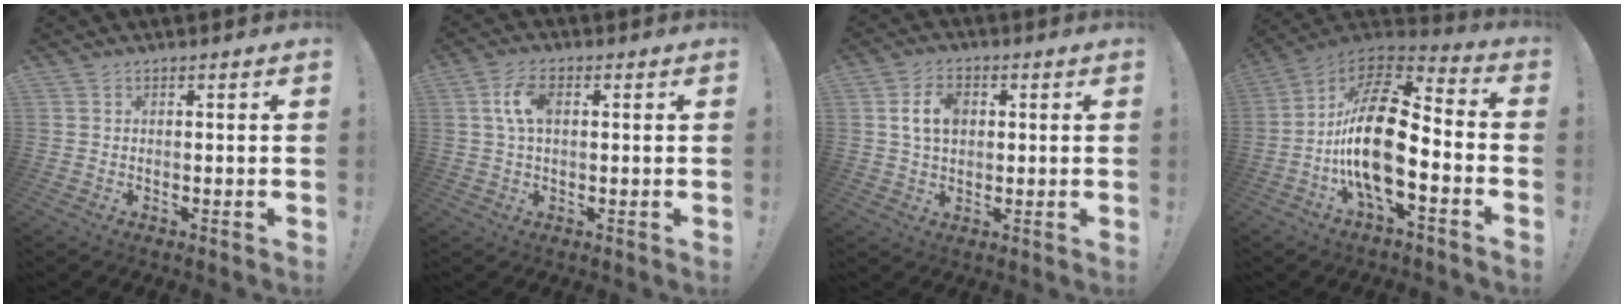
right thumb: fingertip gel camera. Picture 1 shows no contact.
{"total": 7.1, "force": [1.5, 3.8, 5.8], "torque": [-0.113, 0.008, 0.027]}
{"total": 7.9, "force": [1.6, 5.4, 5.6], "torque": [-0.096, 0.007, 0.029]}
{"total": 22.5, "force": [-3.9, 9.6, 19.9], "torque": [-0.396, 0.025, -0.067]}